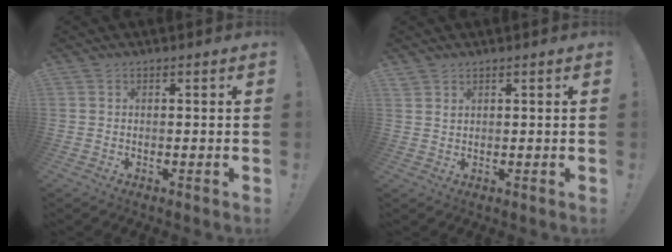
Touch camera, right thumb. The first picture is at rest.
{"total": 1.3, "force": [1.1, 0.4, 0.6], "torque": [-0.005, -0.007, 0.021]}